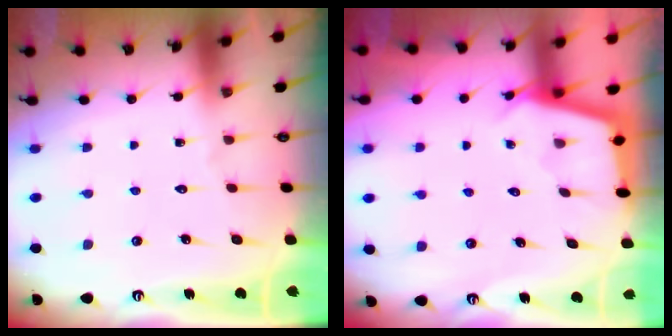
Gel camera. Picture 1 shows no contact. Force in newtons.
{"total": 3.0, "press": 2.9, "slide": 0.3}